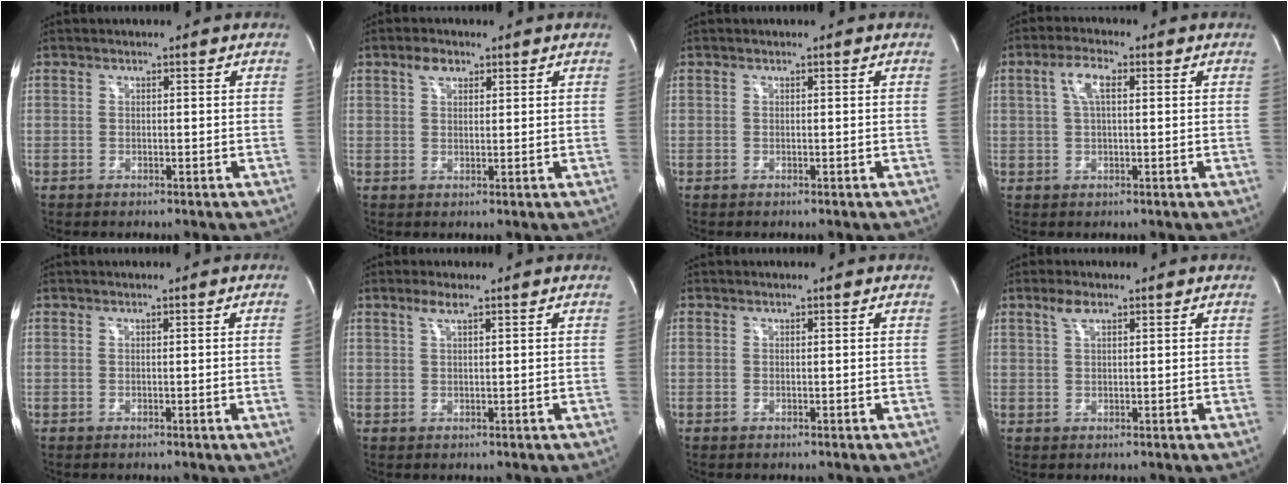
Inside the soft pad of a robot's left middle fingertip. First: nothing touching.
{"total": 2.8, "force": [1.7, 1.6, 1.5], "torque": [-0.033, 0.010, 0.035]}
{"total": 0.0}
{"total": 4.3, "force": [1.2, 1.3, 4.0], "torque": [-0.083, 0.015, 0.026]}
{"total": 1.1, "force": [-0.1, -0.5, 0.9], "torque": [-0.008, -0.001, -0.001]}
{"total": 2.0, "force": [1.3, 0.2, 1.4], "torque": [-0.035, 0.004, 0.028]}
{"total": 0.0}
{"total": 2.4, "force": [1.5, 0.7, 1.7], "torque": [-0.039, 0.008, 0.034]}